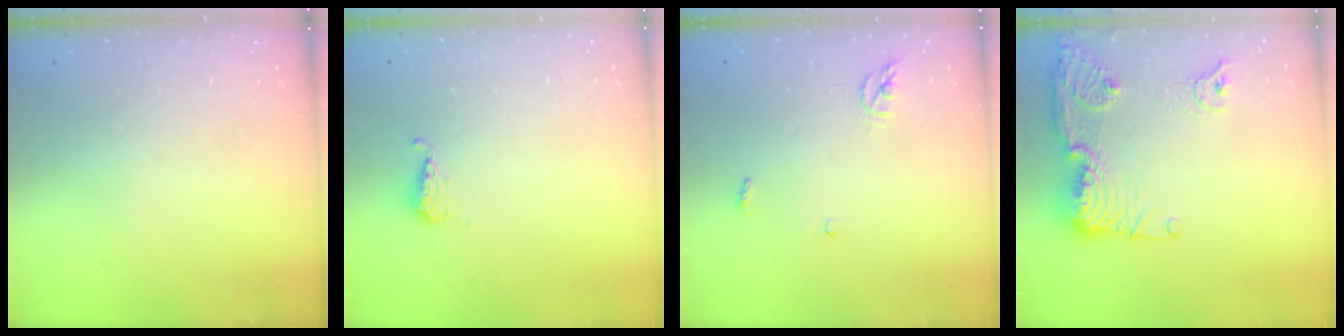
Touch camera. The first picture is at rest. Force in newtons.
{"total": 4.7, "press": 4.7, "slide": 0.7}
{"total": 3.8, "press": 3.8, "slide": 0.3}
{"total": 18.3, "press": 17.2, "slide": 6.3}